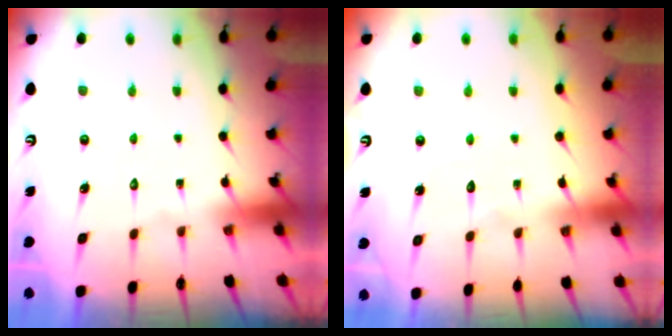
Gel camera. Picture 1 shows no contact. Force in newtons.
{"total": 3.4, "press": 3.4, "slide": 0.4}